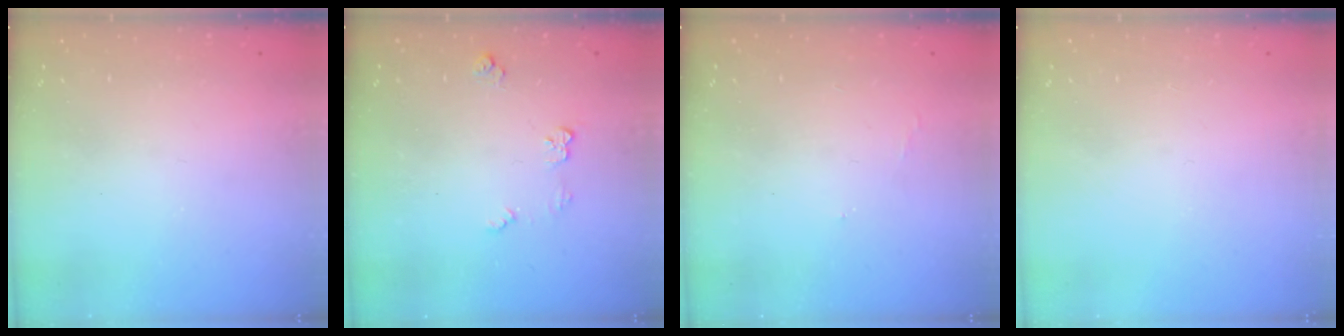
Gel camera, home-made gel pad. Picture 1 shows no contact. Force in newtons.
{"total": 5.9, "press": 5.8, "slide": 0.6}
{"total": 3.7, "press": 3.7, "slide": 0.4}
{"total": 0.0}